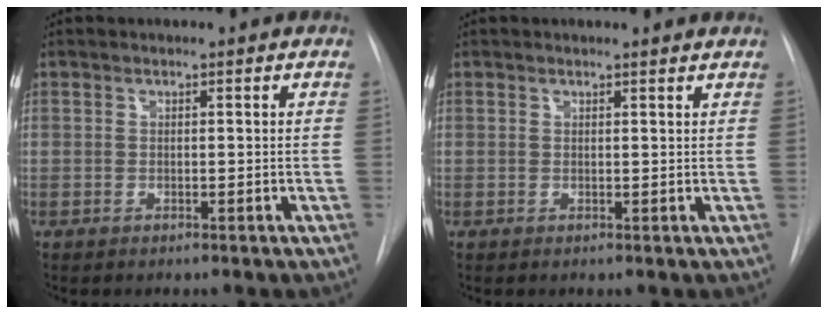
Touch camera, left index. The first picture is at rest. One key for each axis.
{"total": 2.3, "fx": 2.3, "fy": 0.0, "fz": 0.2, "tx": -0.009, "ty": -0.003, "tz": 0.019}